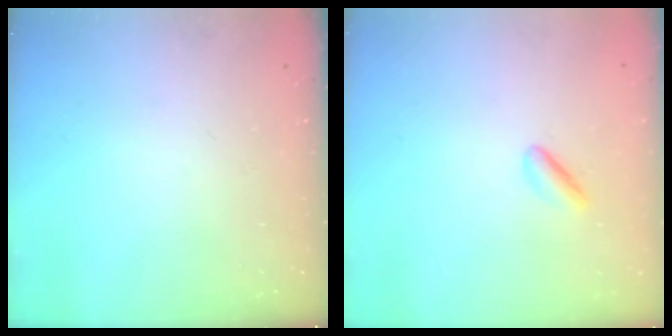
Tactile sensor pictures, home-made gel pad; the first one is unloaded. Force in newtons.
{"total": 2.8, "press": 2.6, "slide": 1.2}